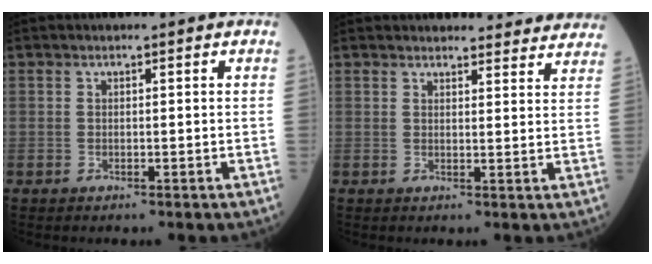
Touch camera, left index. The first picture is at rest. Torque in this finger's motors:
{"motor_torque": [0.93, -1.21, 0.49, 0.07]}